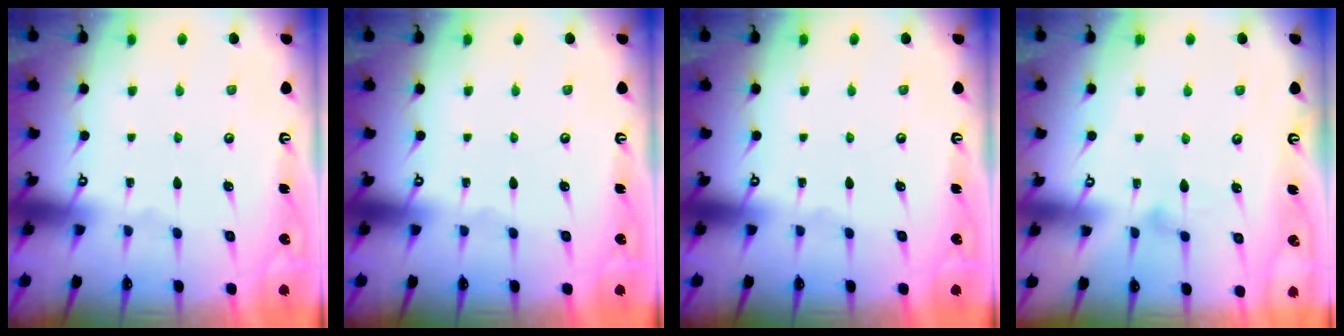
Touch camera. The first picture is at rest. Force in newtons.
{"total": 0.0}
{"total": 0.0}
{"total": 6.4, "press": 6.4, "slide": 0.4}